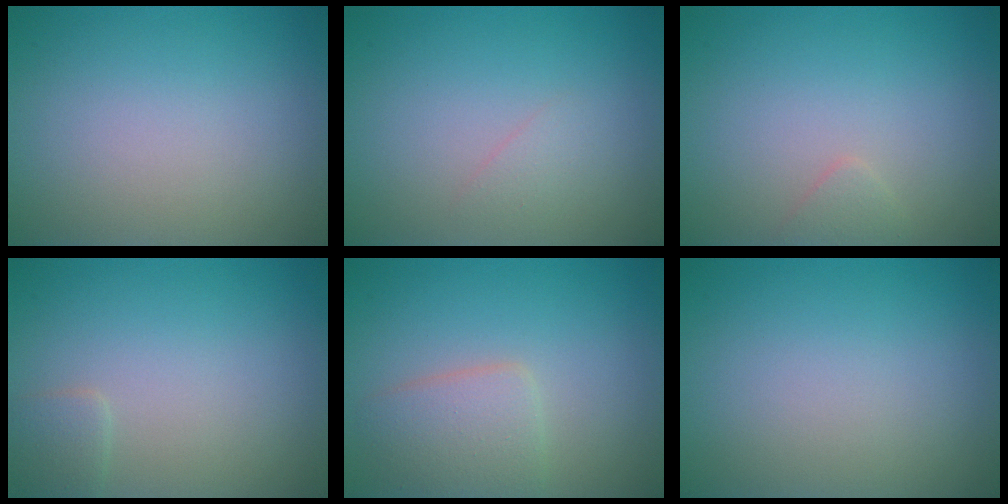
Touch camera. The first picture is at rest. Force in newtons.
{"total": 0.8, "press": 0.8, "slide": 0.0}
{"total": 0.8, "press": 0.8, "slide": 0.1}
{"total": 1.1, "press": 1.1, "slide": 0.1}
{"total": 3.1, "press": 3.1, "slide": 0.2}
{"total": 0.0}